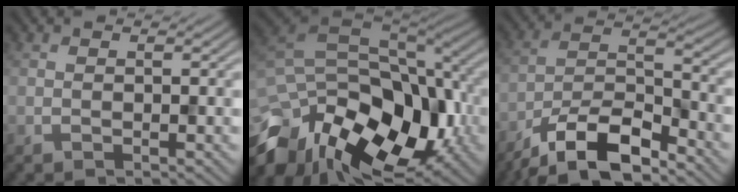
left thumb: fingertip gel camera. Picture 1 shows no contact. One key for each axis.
{"total": 17.0, "fx": -7.6, "fy": 10.1, "fz": 11.4, "tx": -0.257, "ty": -0.026, "tz": -0.126}
{"total": 11.3, "fx": -8.4, "fy": 3.5, "fz": 6.6, "tx": -0.120, "ty": -0.002, "tz": -0.170}